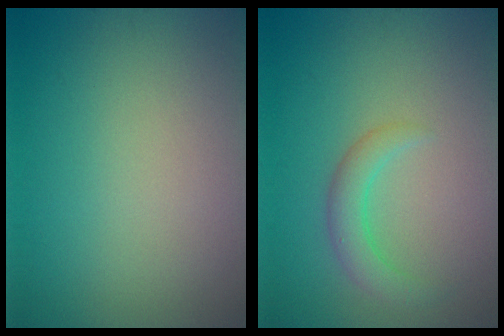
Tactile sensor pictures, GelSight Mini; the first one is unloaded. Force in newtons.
{"total": 2.4, "press": 2.4, "slide": 0.3}